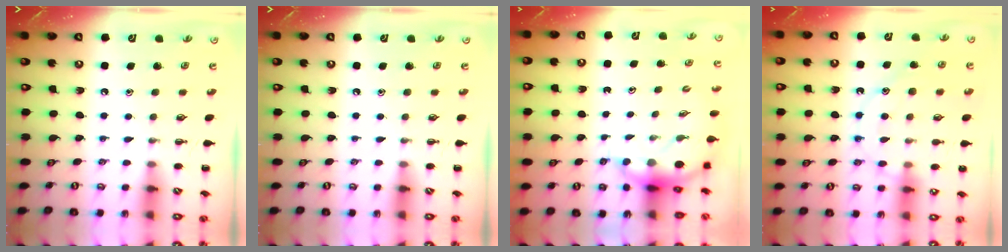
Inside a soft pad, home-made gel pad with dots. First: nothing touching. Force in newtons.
{"total": 0.0}
{"total": 6.2, "press": 6.0, "slide": 1.2}
{"total": 13.5, "press": 13.5, "slide": 0.6}